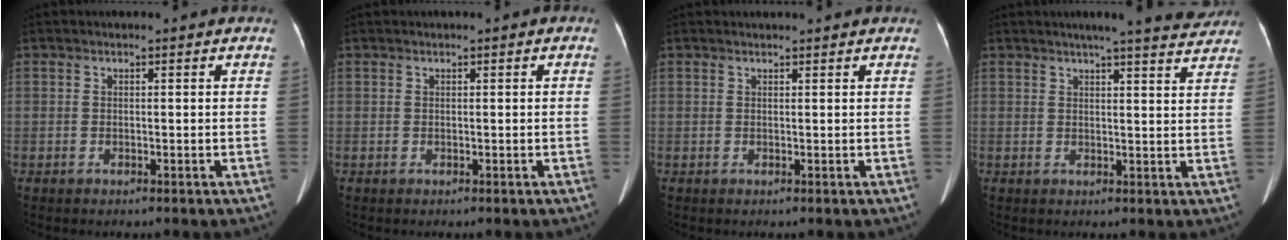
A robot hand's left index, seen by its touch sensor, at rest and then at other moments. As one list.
[{"total": 0.0}, {"total": 1.8, "force": [1.7, 0.2, 0.4], "torque": [-0.010, 0.020, 0.025]}, {"total": 10.2, "force": [9.1, 0.8, 4.6], "torque": [-0.054, -0.001, 0.092]}]